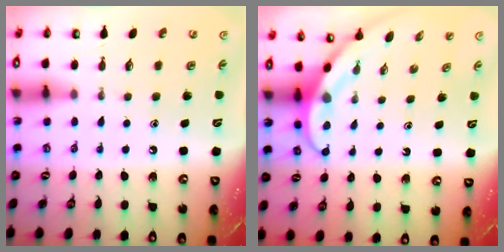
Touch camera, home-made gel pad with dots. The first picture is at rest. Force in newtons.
{"total": 4.0, "press": 4.0, "slide": 0.3}